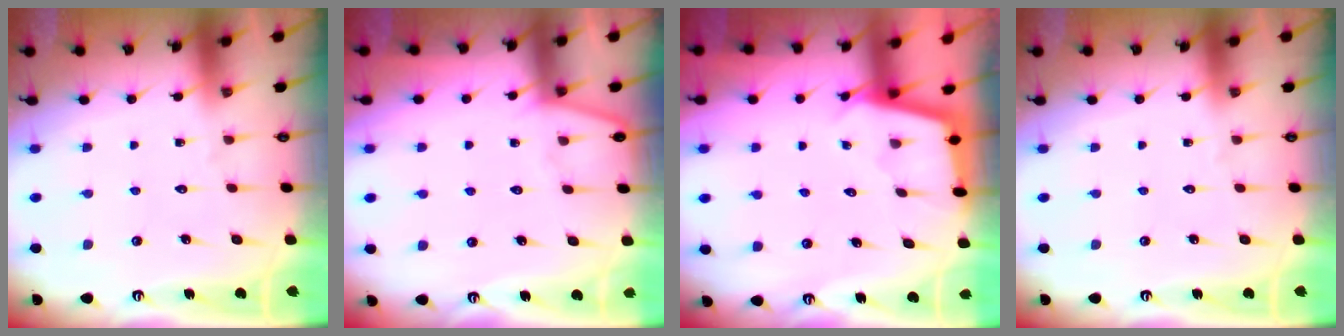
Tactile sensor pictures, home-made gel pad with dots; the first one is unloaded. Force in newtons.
{"total": 3.1, "press": 3.1, "slide": 0.4}
{"total": 2.2, "press": 2.2, "slide": 0.2}
{"total": 0.0}